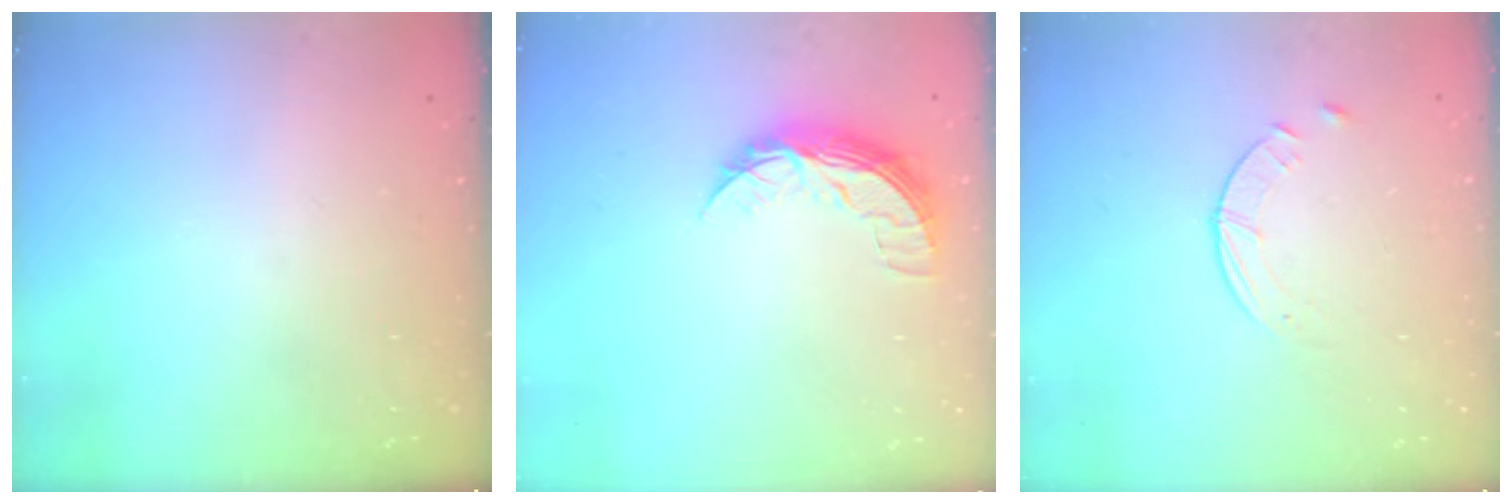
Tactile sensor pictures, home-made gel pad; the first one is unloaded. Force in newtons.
{"total": 8.8, "press": 8.8, "slide": 0.2}
{"total": 3.0, "press": 3.0, "slide": 0.4}